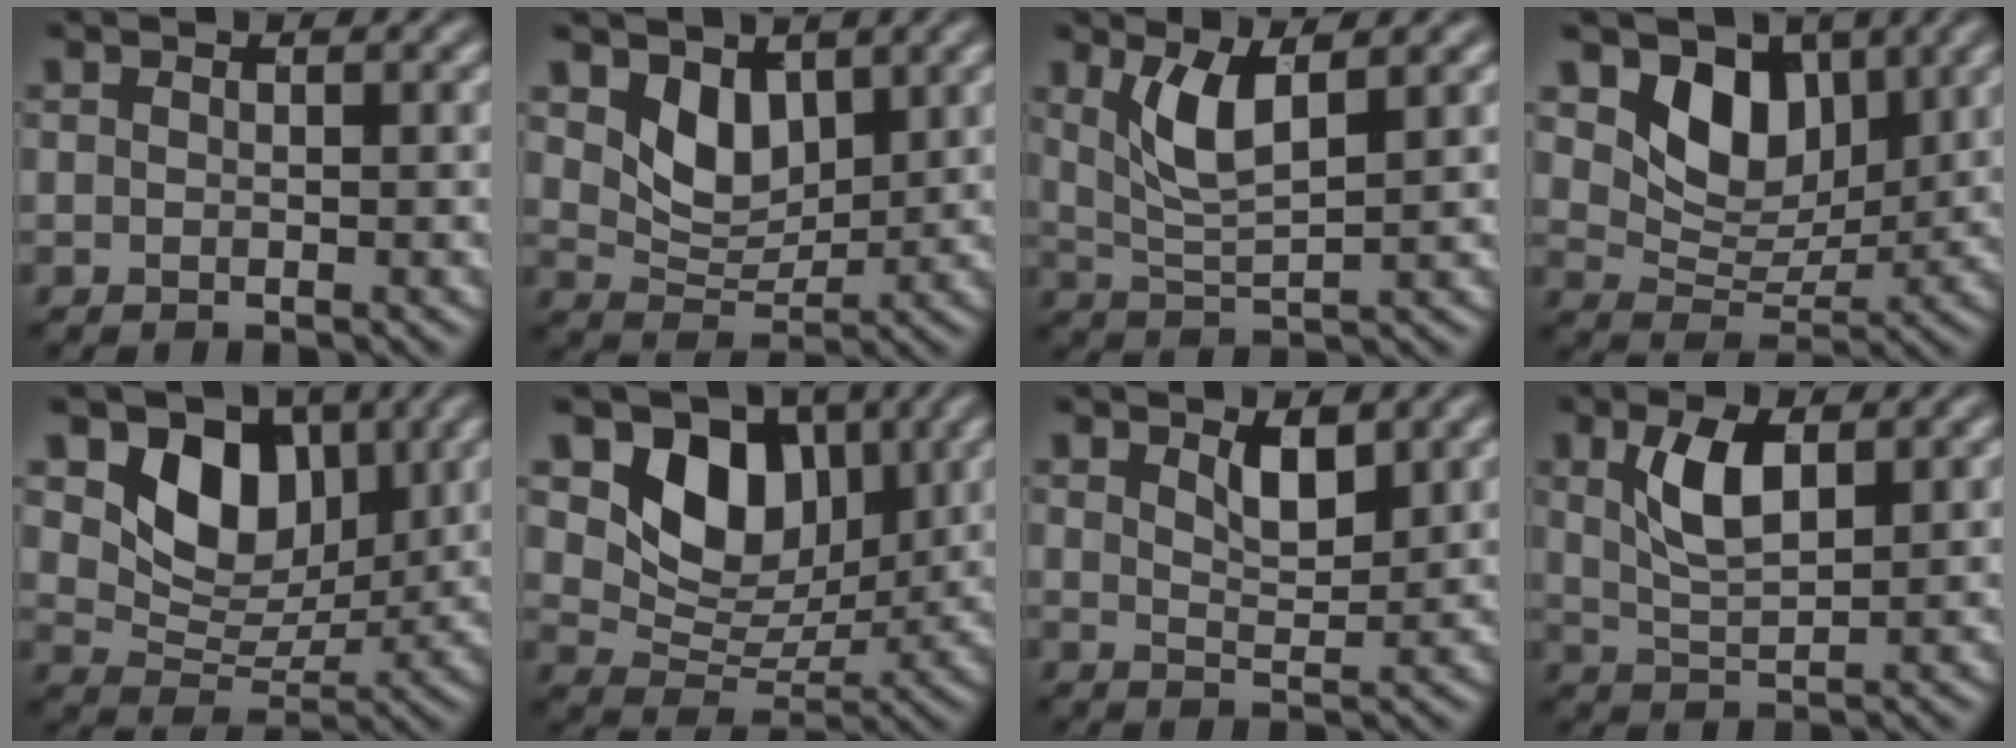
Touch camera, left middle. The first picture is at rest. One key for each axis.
{"total": 3.3, "fx": 1.7, "fy": 2.1, "fz": 1.8, "tx": -0.051, "ty": -0.017, "tz": 0.034}
{"total": 3.7, "fx": 1.4, "fy": 1.0, "fz": 3.3, "tx": -0.080, "ty": -0.007, "tz": 0.035}
{"total": 5.4, "fx": 2.6, "fy": 3.7, "fz": 3.0, "tx": -0.063, "ty": -0.017, "tz": 0.043}
{"total": 6.1, "fx": 2.4, "fy": 4.4, "fz": 3.5, "tx": -0.065, "ty": -0.018, "tz": 0.040}
{"total": 6.8, "fx": 2.7, "fy": 5.0, "fz": 3.8, "tx": -0.066, "ty": -0.019, "tz": 0.045}
{"total": 2.3, "fx": 1.3, "fy": 0.7, "fz": 1.8, "tx": -0.036, "ty": -0.007, "tz": 0.027}
{"total": 4.2, "fx": 1.4, "fy": 1.8, "fz": 3.5, "tx": -0.082, "ty": 0.001, "tz": 0.031}